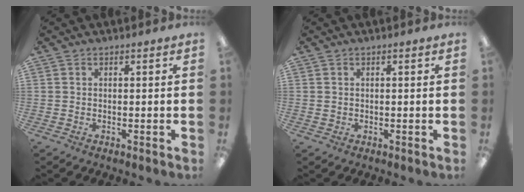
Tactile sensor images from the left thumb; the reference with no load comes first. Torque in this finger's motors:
{"motor_torque": [-0.22, 0.18, -0.22, 0.04, 0.00]}